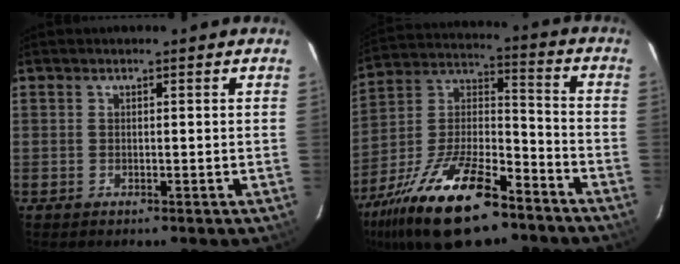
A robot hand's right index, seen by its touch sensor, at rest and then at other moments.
{"total": 23.7, "force": [-15.1, 8.9, 16.0], "torque": [-0.318, -0.013, -0.262]}